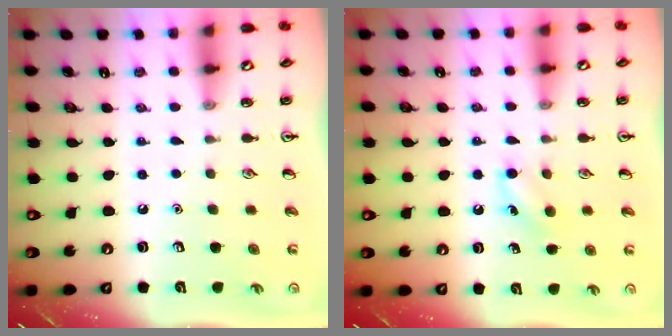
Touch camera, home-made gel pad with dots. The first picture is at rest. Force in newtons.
{"total": 6.3, "press": 6.0, "slide": 1.8}